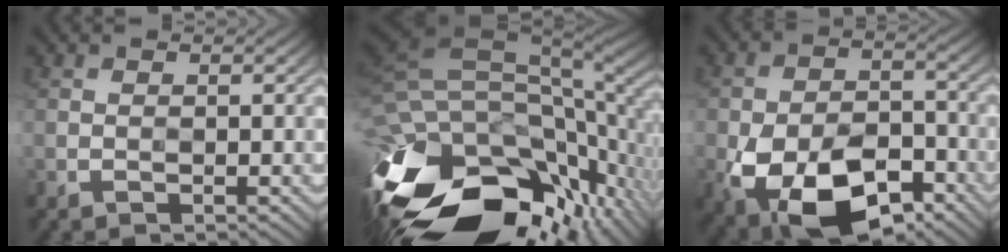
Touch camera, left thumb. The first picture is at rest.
{"total": 19.2, "force": [-7.4, 11.8, 13.1], "torque": [-0.262, -0.012, -0.083]}
{"total": 14.9, "force": [-7.2, 8.4, 10.0], "torque": [-0.200, -0.040, -0.121]}